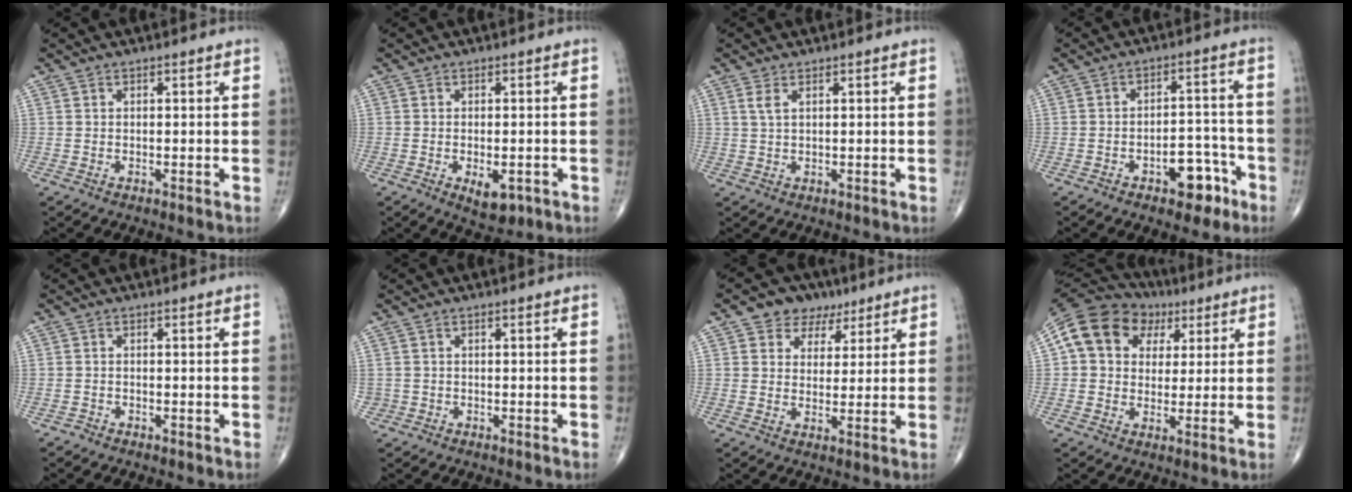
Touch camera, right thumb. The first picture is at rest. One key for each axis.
{"total": 4.8, "fx": -1.7, "fy": 2.5, "fz": 3.8, "tx": -0.049, "ty": -0.002, "tz": -0.016}
{"total": 2.2, "fx": 1.1, "fy": 0.8, "fz": 1.7, "tx": -0.041, "ty": 0.003, "tz": 0.029}
{"total": 8.0, "fx": -4.4, "fy": 4.3, "fz": 5.2, "tx": -0.045, "ty": 0.045, "tz": -0.058}
{"total": 0.7, "fx": -0.6, "fy": 0.3, "fz": -0.1, "tx": 0.000, "ty": 0.000, "tz": -0.016}
{"total": 1.3, "fx": -0.2, "fy": 1.1, "fz": 0.6, "tx": -0.012, "ty": 0.009, "tz": 0.000}
{"total": 7.3, "fx": 4.3, "fy": 5.4, "fz": 2.4, "tx": 0.000, "ty": -0.012, "tz": 0.065}
{"total": 14.9, "fx": 4.8, "fy": 11.9, "fz": 7.5, "tx": -0.111, "ty": 0.024, "tz": 0.074}